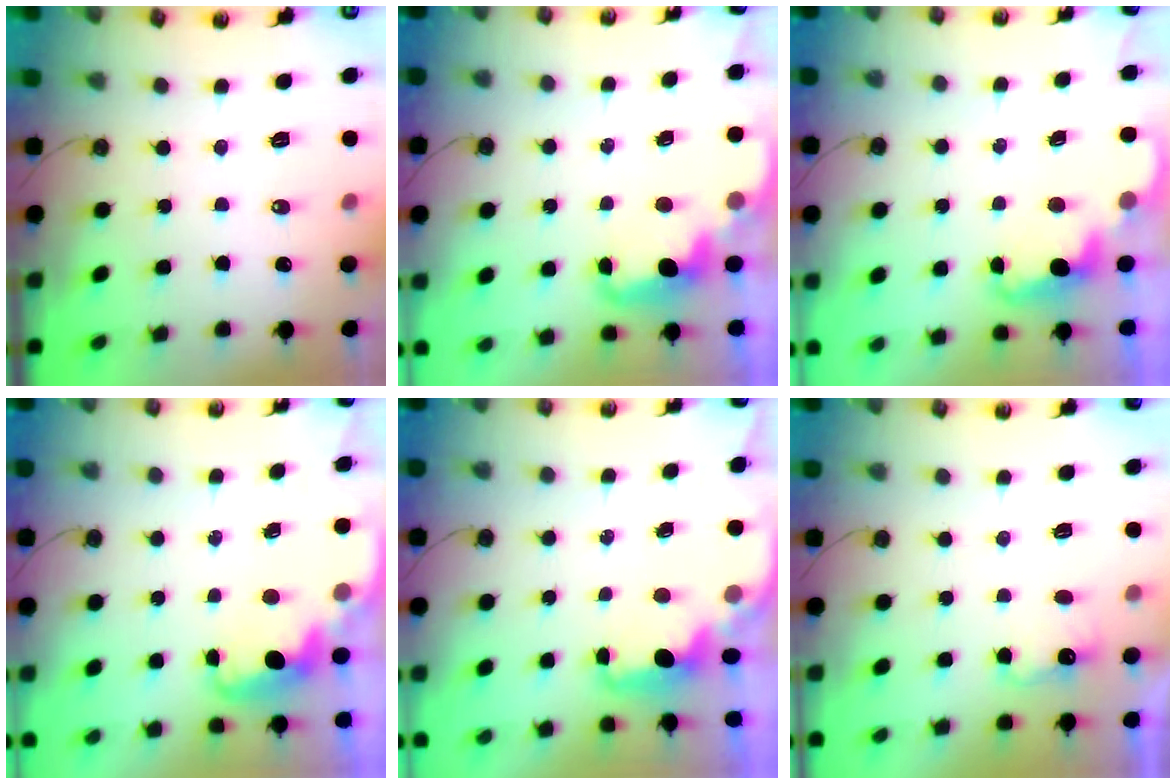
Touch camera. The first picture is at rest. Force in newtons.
{"total": 2.8, "press": 2.7, "slide": 0.7}
{"total": 2.3, "press": 2.3, "slide": 0.5}
{"total": 2.8, "press": 2.7, "slide": 0.6}
{"total": 2.1, "press": 2.0, "slide": 0.8}
{"total": 3.5, "press": 3.3, "slide": 1.0}